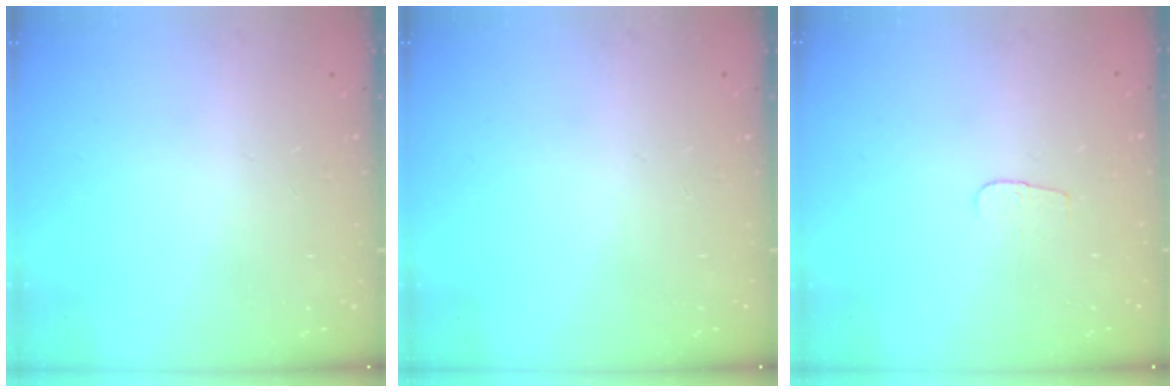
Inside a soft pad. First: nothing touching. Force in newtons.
{"total": 0.0}
{"total": 2.9, "press": 2.8, "slide": 0.3}